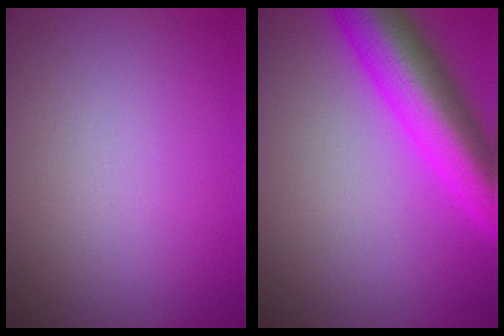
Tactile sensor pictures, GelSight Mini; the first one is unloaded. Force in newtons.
{"total": 9.4, "press": 9.4, "slide": 0.4}